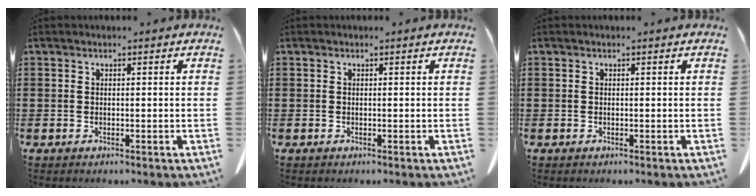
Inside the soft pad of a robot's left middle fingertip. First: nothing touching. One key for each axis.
{"total": 0.0}
{"total": 0.0}